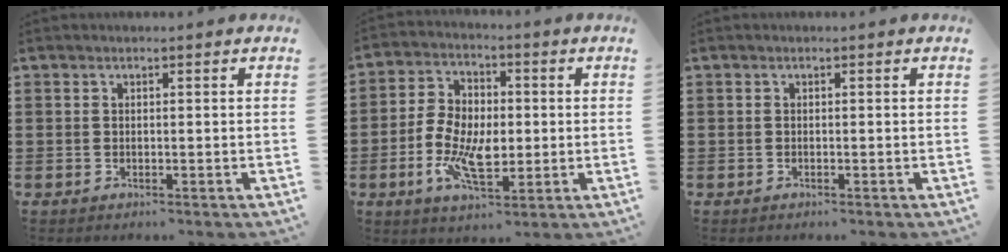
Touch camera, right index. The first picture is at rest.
{"total": 8.9, "force": [-1.7, 5.1, 7.0], "torque": [-0.159, 0.006, -0.038]}
{"total": 0.0}